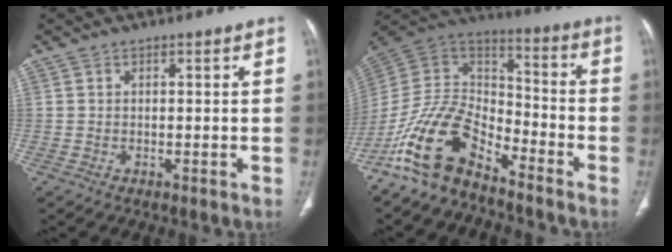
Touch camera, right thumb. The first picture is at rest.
{"total": 14.8, "force": [-10.5, 7.0, 7.8], "torque": [-0.129, 0.091, -0.210]}